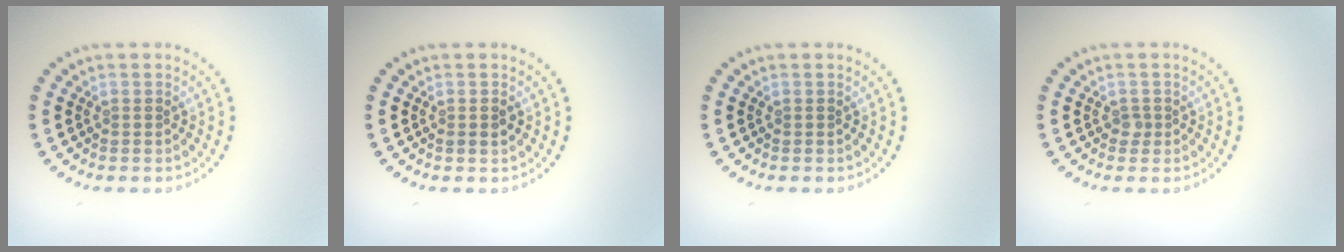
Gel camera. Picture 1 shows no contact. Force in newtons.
{"total": 1.0, "press": 1.0, "slide": 0.3}
{"total": 0.0}
{"total": 0.8, "press": 0.6, "slide": 0.5}